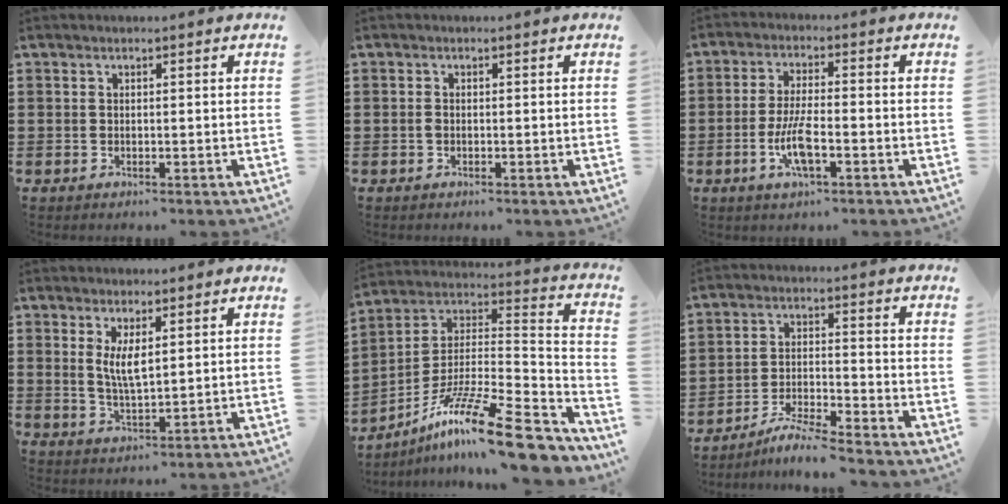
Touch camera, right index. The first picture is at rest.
{"total": 0.8, "force": [-0.3, 0.4, 0.6], "torque": [-0.013, -0.002, -0.006]}
{"total": 6.2, "force": [-2.2, 1.7, 5.5], "torque": [-0.124, -0.007, -0.048]}
{"total": 4.3, "force": [1.3, 1.4, 3.8], "torque": [-0.079, 0.002, 0.023]}
{"total": 17.1, "force": [-11.4, 2.5, 12.4], "torque": [-0.213, 0.022, -0.201]}
{"total": 5.4, "force": [-5.2, -0.4, 1.5], "torque": [-0.035, -0.008, -0.102]}